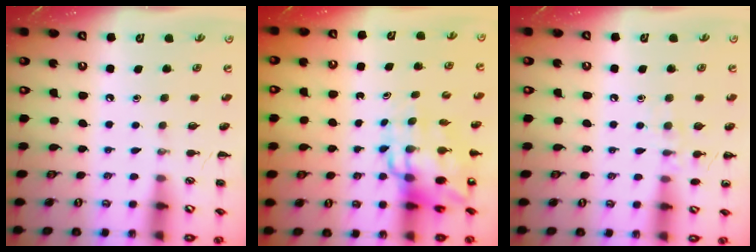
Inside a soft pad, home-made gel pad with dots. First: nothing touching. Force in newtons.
{"total": 12.0, "press": 11.5, "slide": 3.6}
{"total": 7.7, "press": 7.5, "slide": 1.9}